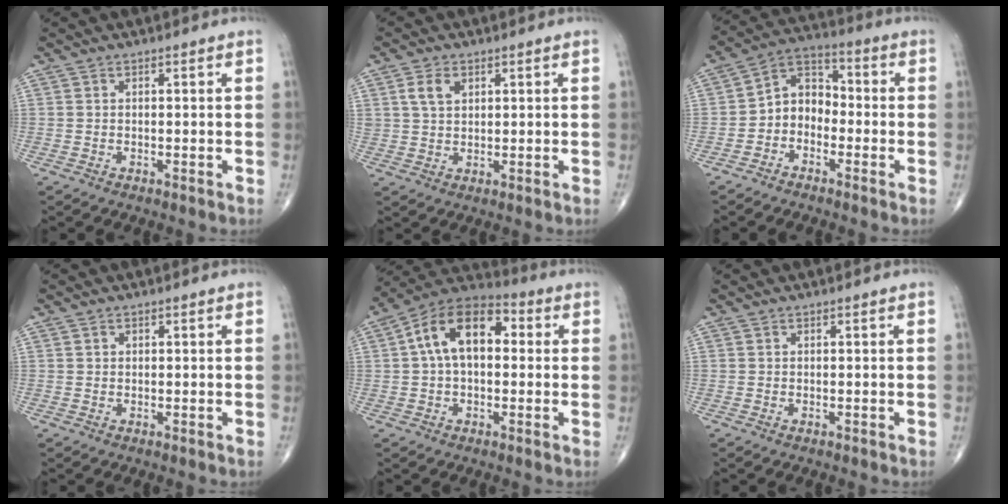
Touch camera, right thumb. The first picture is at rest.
{"total": 4.1, "force": [1.8, 2.8, 2.4], "torque": [-0.036, -0.004, 0.035]}
{"total": 7.5, "force": [-2.2, 5.8, 4.2], "torque": [-0.041, 0.038, -0.061]}
{"total": 0.5, "force": [0.2, 0.5, 0.1], "torque": [0.002, 0.000, 0.003]}
{"total": 13.8, "force": [2.1, 8.2, 10.9], "torque": [-0.172, 0.039, 0.023]}
{"total": 0.0}